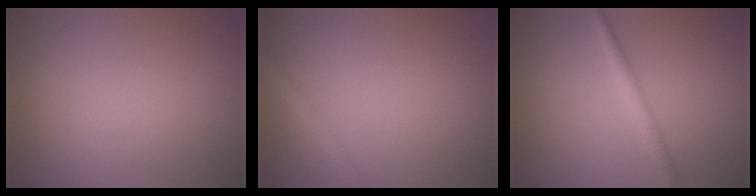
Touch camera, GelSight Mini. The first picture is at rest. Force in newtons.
{"total": 2.0, "press": 2.0, "slide": 0.0}
{"total": 2.1, "press": 2.1, "slide": 0.1}